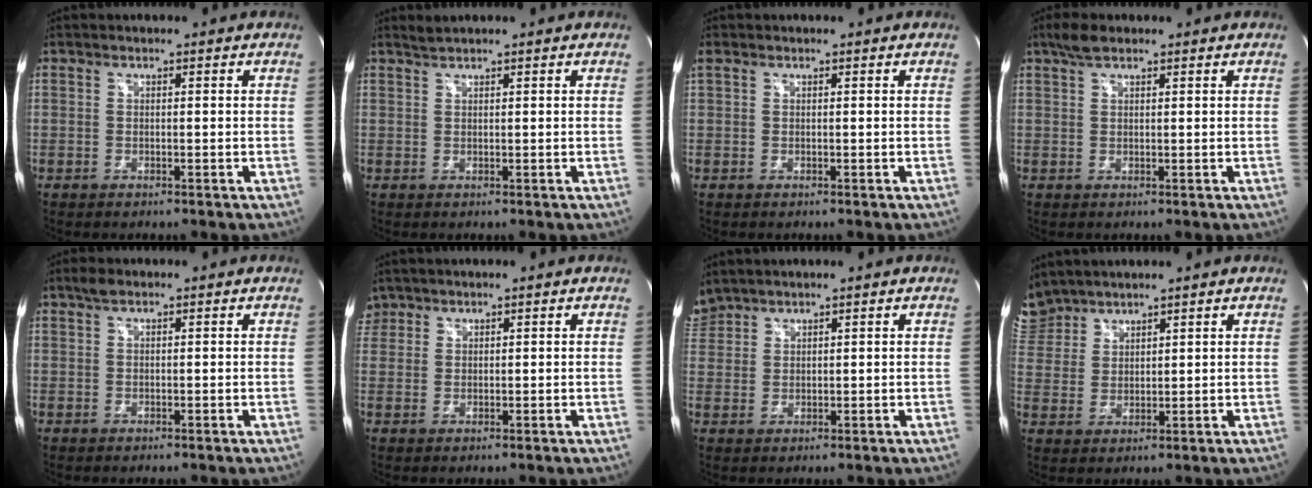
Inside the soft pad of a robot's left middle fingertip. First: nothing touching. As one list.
[{"total": 1.2, "force": [1.1, -0.3, 0.2], "torque": [-0.009, 0.005, 0.028]}, {"total": 0.7, "force": [0.5, 0.4, 0.3], "torque": [-0.016, 0.019, 0.012]}, {"total": 3.0, "force": [2.3, 0.9, 1.8], "torque": [-0.043, 0.012, 0.045]}, {"total": 1.5, "force": [1.1, 0.5, 0.9], "torque": [-0.024, 0.012, 0.022]}, {"total": 2.9, "force": [2.2, 1.9, -0.1], "torque": [0.005, 0.013, 0.044]}, {"total": 3.8, "force": [3.6, 1.1, 0.1], "torque": [-0.014, 0.020, 0.079]}, {"total": 7.4, "force": [6.7, 3.0, 0.2], "torque": [-0.015, 0.014, 0.147]}]